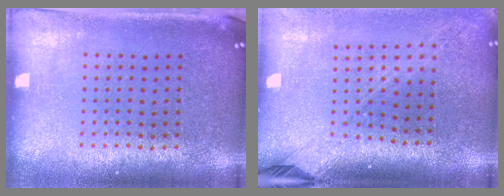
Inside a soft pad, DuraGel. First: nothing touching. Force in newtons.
{"total": 2.2, "press": 1.6, "slide": 1.5}